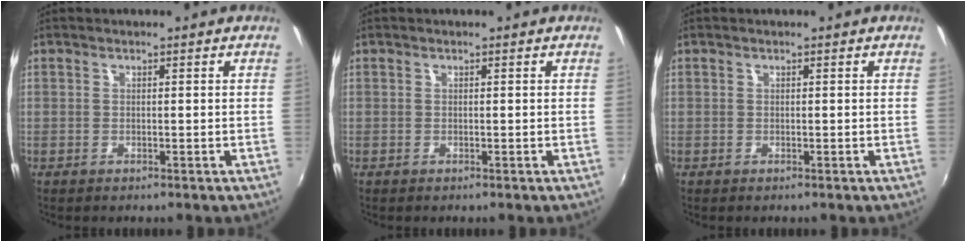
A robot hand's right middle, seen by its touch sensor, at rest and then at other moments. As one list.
[{"total": 0.0}, {"total": 0.0}]